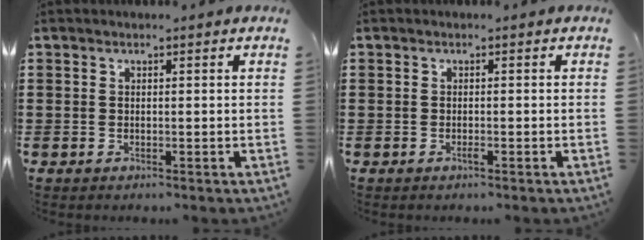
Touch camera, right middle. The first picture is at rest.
{"total": 0.7, "force": [-0.4, 0.1, 0.6], "torque": [-0.012, -0.003, -0.007]}